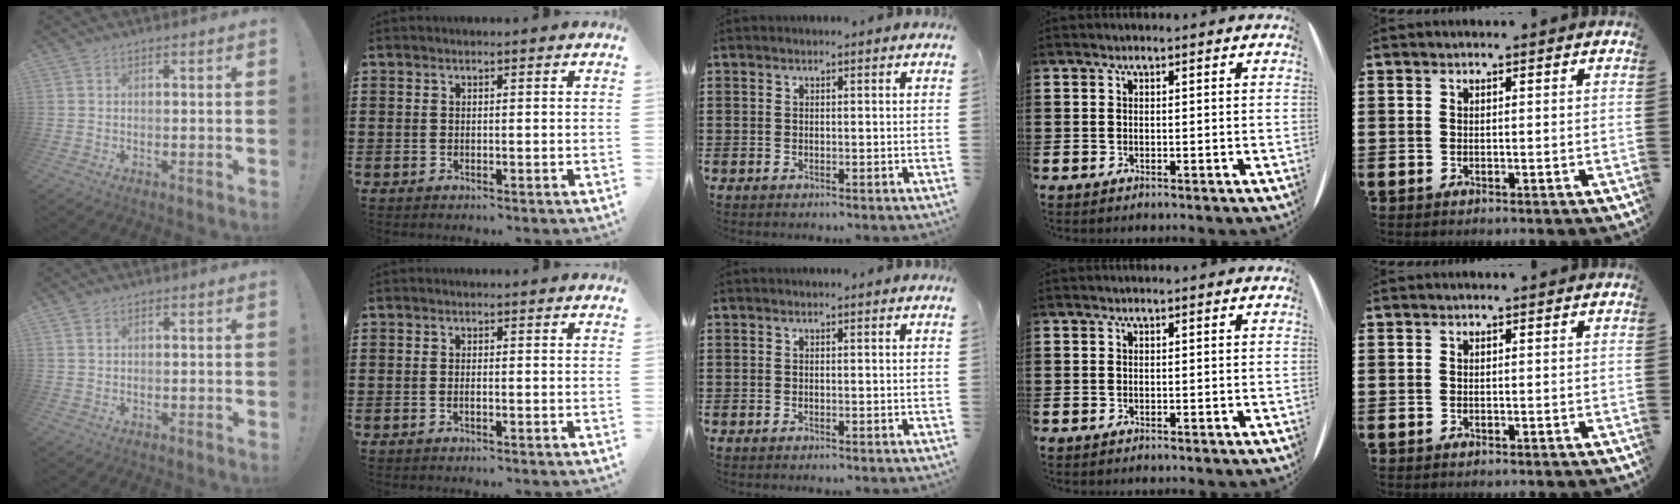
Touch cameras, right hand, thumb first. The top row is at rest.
{"thumb": {"total": 1.3, "force": [0.8, 0.7, 0.7], "torque": [-0.009, -0.001, 0.014]}, "index": {"total": 0.7, "force": [-0.4, 0.0, 0.6], "torque": [-0.012, -0.007, -0.005]}}